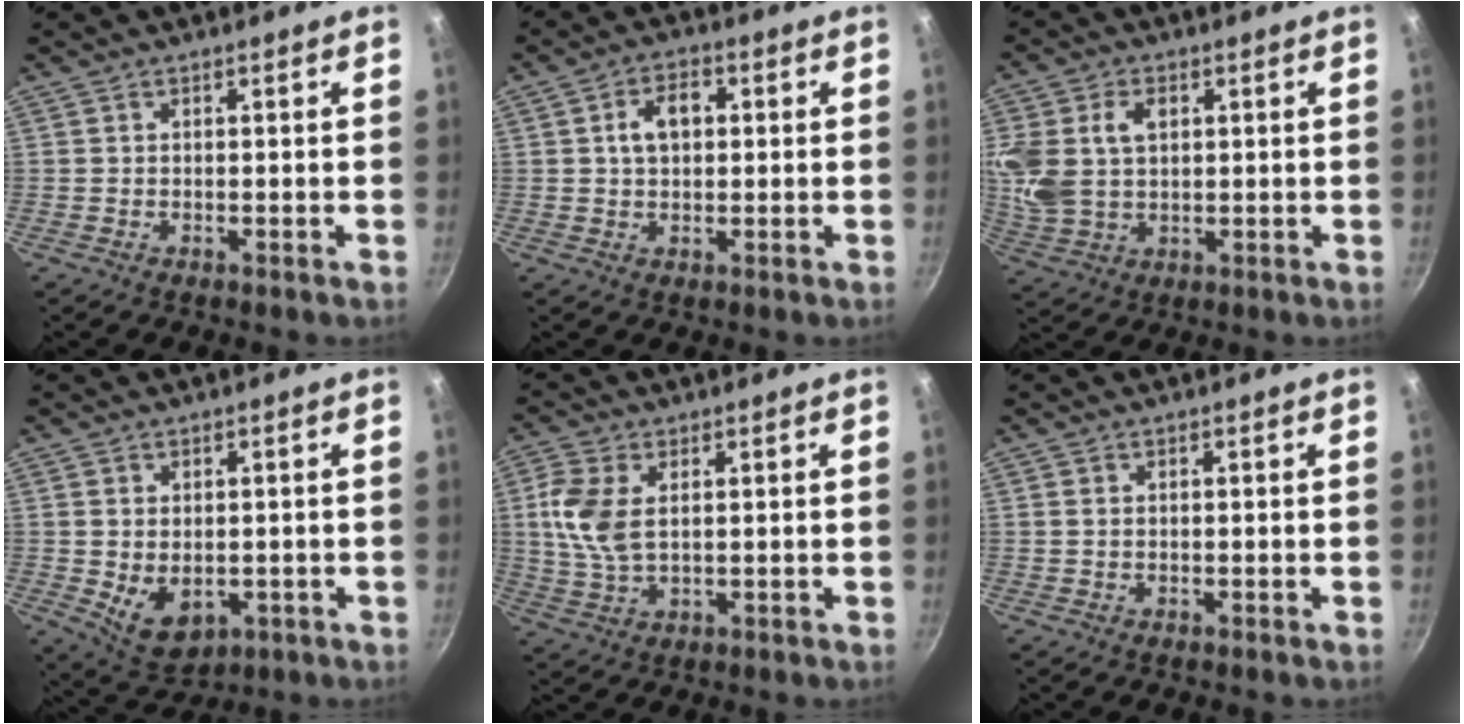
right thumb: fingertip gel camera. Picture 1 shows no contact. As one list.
[{"total": 6.1, "force": [1.1, 4.1, 4.4], "torque": [-0.055, 0.011, 0.013]}, {"total": 12.7, "force": [2.8, 9.1, 8.4], "torque": [-0.176, -0.004, 0.057]}, {"total": 7.6, "force": [-0.7, 5.3, 5.4], "torque": [-0.075, -0.014, 0.007]}, {"total": 8.7, "force": [1.7, 5.0, 7.0], "torque": [-0.150, 0.000, 0.034]}, {"total": 0.5, "force": [0.2, 0.3, 0.4], "torque": [-0.007, 0.001, 0.002]}]